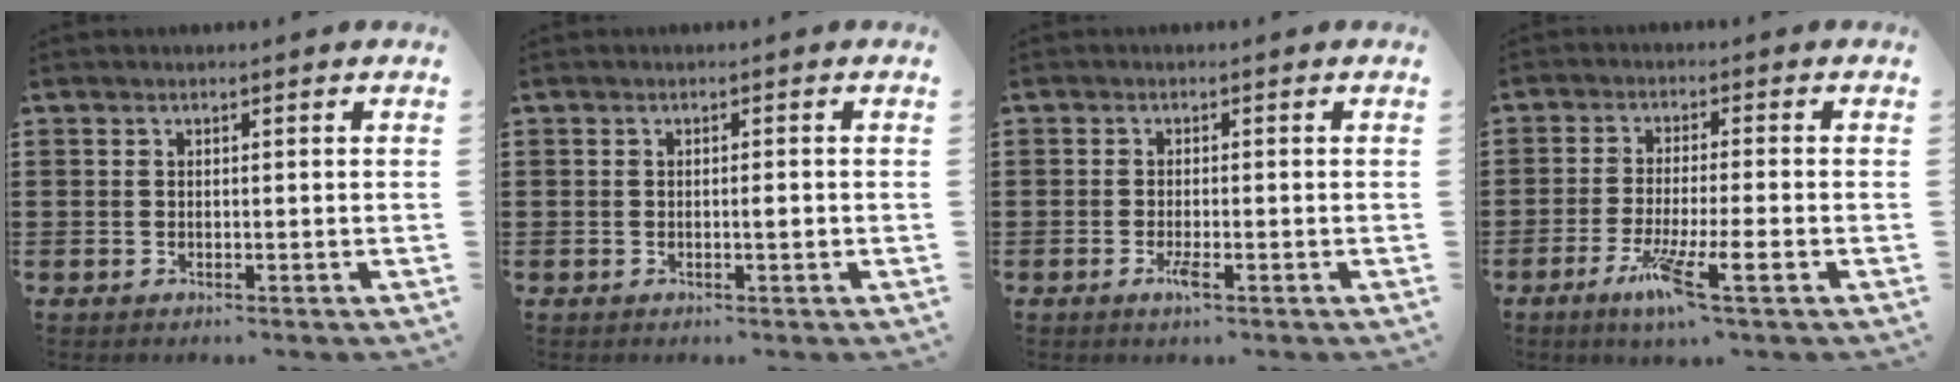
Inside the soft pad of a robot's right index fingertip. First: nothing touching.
{"total": 1.0, "force": [-0.1, 0.2, 1.0], "torque": [-0.019, -0.003, -0.002]}
{"total": 2.1, "force": [-1.0, 0.3, 1.9], "torque": [-0.045, -0.007, -0.021]}
{"total": 7.4, "force": [-3.4, 0.2, 6.5], "torque": [-0.131, -0.018, -0.061]}